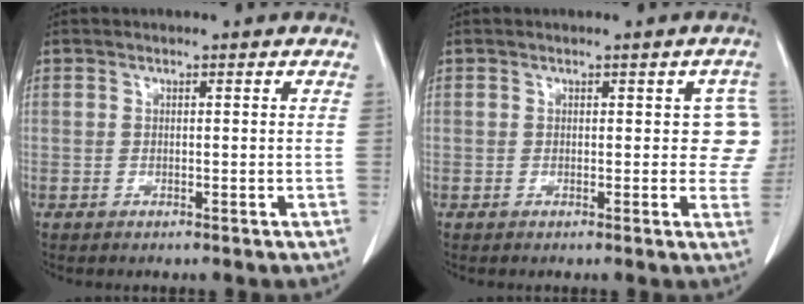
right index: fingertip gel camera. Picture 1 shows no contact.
{"total": 4.7, "force": [0.8, 2.7, 3.8], "torque": [-0.014, 0.011, 0.003]}